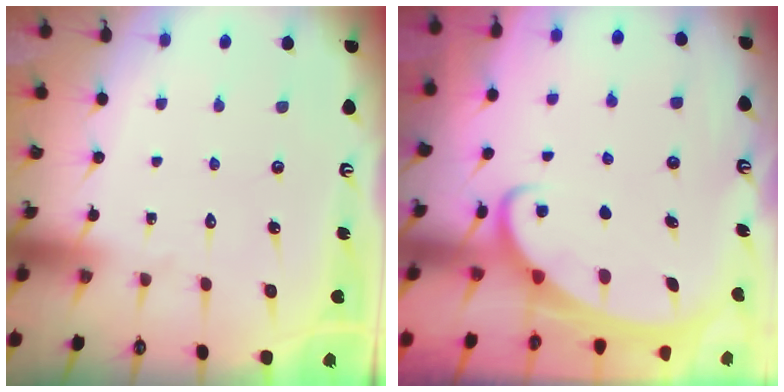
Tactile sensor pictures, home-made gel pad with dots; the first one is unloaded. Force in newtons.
{"total": 2.1, "press": 2.0, "slide": 0.3}